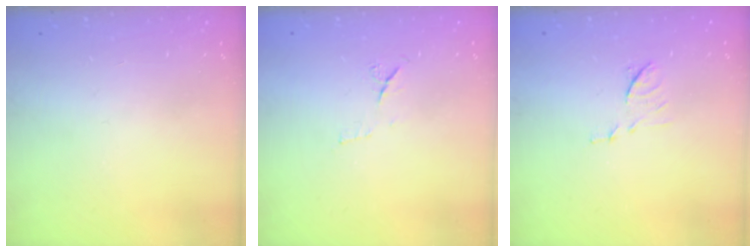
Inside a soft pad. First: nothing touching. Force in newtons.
{"total": 6.2, "press": 6.2, "slide": 0.9}
{"total": 6.6, "press": 6.6, "slide": 0.5}